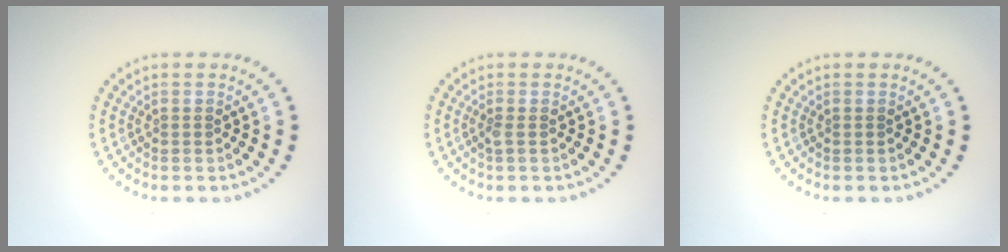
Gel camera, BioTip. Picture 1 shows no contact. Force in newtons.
{"total": 0.6, "press": 0.5, "slide": 0.3}
{"total": 0.0}